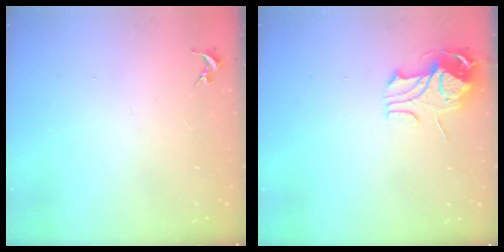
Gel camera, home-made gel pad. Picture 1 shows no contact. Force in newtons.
{"total": 10.0, "press": 9.9, "slide": 0.6}